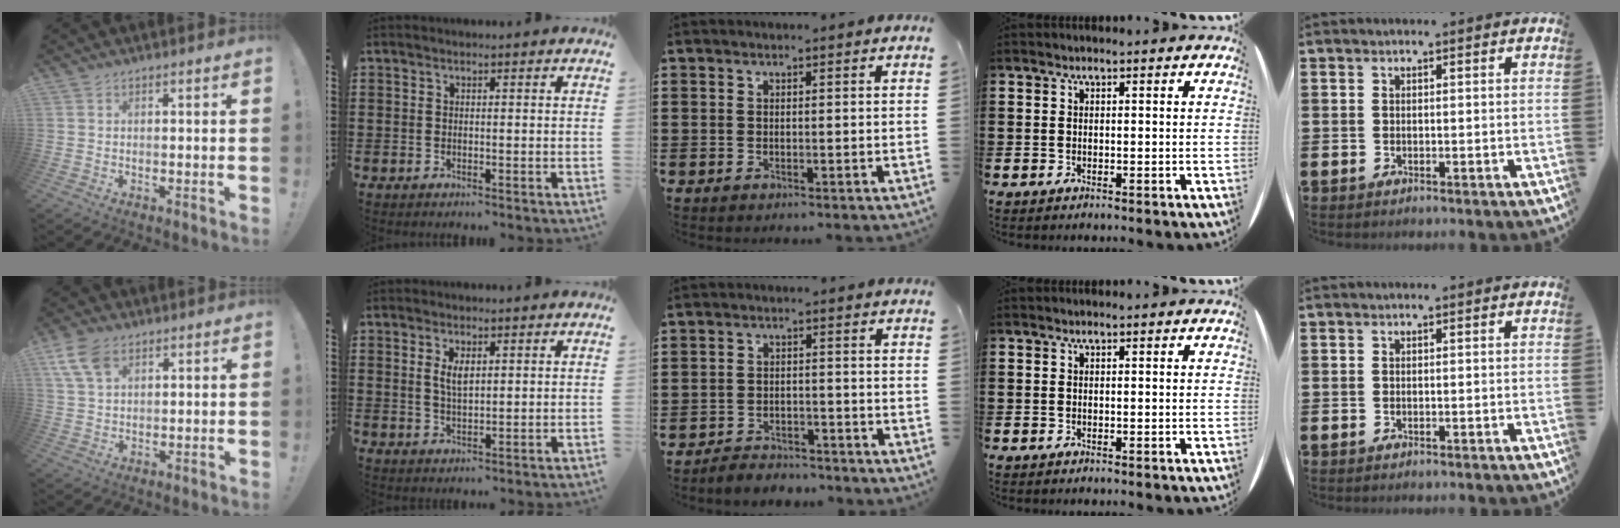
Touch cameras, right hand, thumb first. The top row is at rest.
{"thumb": {"total": 8.1, "force": [4.2, 4.7, 5.1], "torque": [-0.096, -0.008, 0.082]}, "index": {"total": 3.2, "force": [1.2, 1.3, 2.7], "torque": [-0.056, 0.005, 0.020]}, "middle": {"total": 3.1, "force": [-3.1, 0.4, -0.2], "torque": [-0.004, 0.001, -0.067]}}